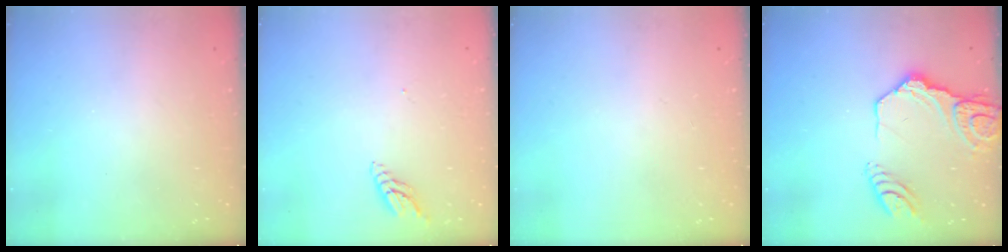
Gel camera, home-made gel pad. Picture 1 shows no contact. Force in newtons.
{"total": 6.8, "press": 6.8, "slide": 0.4}
{"total": 0.0}
{"total": 16.5, "press": 16.4, "slide": 1.9}